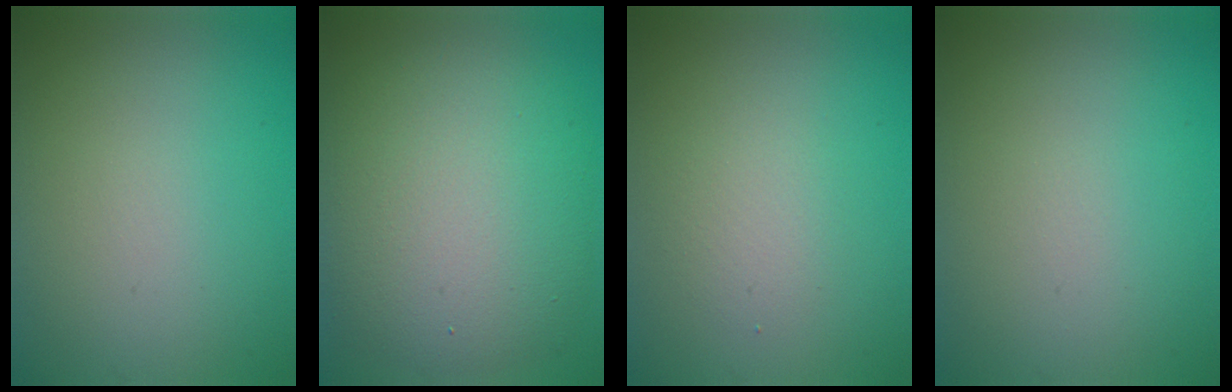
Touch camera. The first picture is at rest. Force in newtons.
{"total": 10.4, "press": 10.4, "slide": 0.5}
{"total": 1.9, "press": 1.9, "slide": 0.1}
{"total": 0.0}